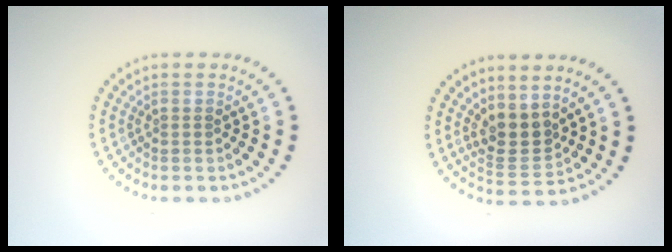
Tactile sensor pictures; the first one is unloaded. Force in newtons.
{"total": 2.9, "press": 2.4, "slide": 1.6}